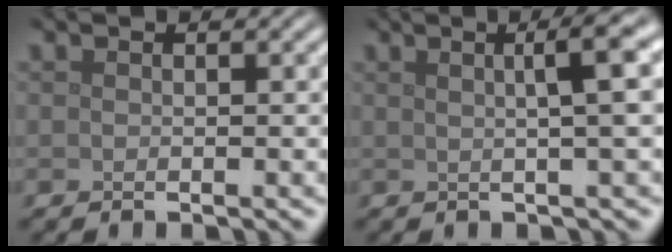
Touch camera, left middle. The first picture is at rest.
{"total": 4.7, "force": [1.1, 1.0, 4.5], "torque": [-0.052, 0.022, 0.014]}